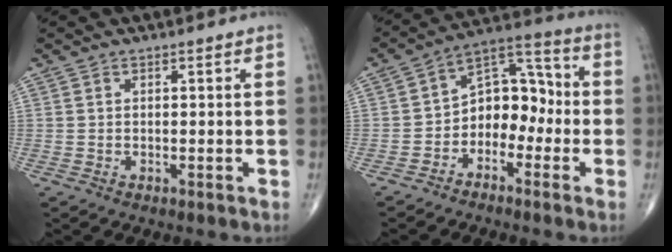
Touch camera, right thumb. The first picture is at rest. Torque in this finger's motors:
{"motor_torque": [-0.04, 0.17, 0.67, -0.14, 0.08]}